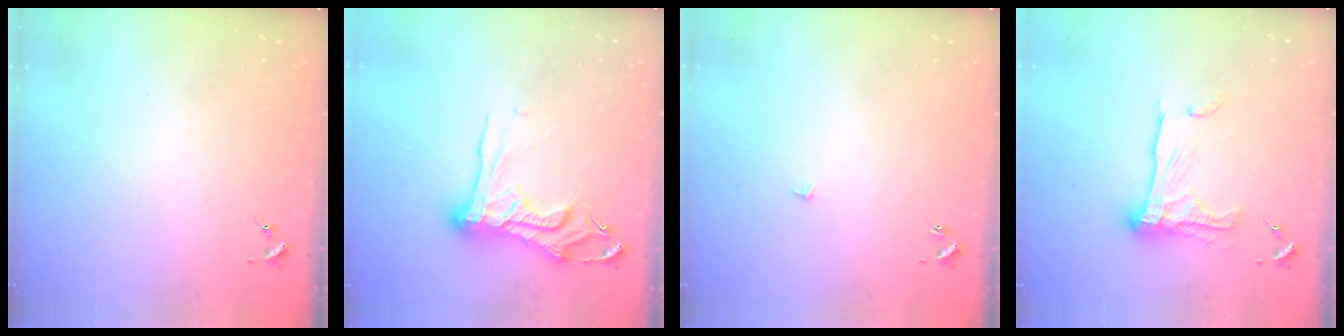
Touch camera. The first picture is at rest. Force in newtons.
{"total": 15.8, "press": 15.7, "slide": 1.5}
{"total": 2.3, "press": 2.3, "slide": 0.1}
{"total": 14.7, "press": 14.6, "slide": 1.3}